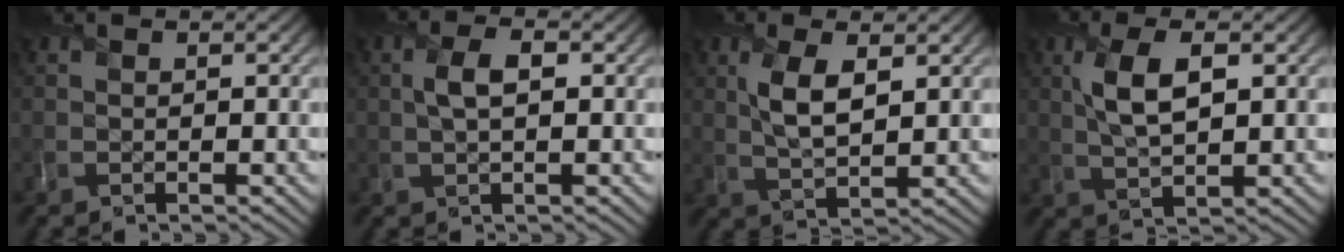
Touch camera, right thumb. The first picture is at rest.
{"total": 3.0, "force": [0.5, 1.2, 2.7], "torque": [-0.056, 0.005, 0.006]}
{"total": 5.4, "force": [1.6, 2.2, 4.6], "torque": [-0.103, -0.003, 0.035]}
{"total": 5.8, "force": [1.5, 2.2, 5.2], "torque": [-0.111, 0.004, 0.031]}